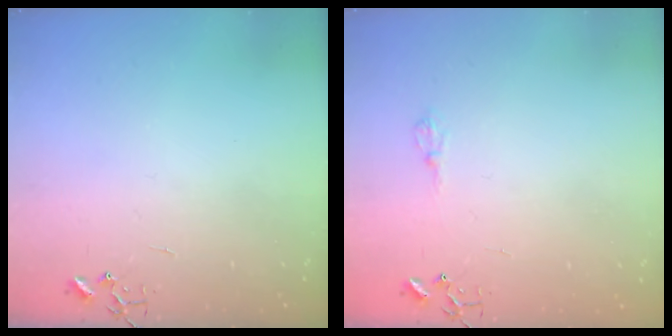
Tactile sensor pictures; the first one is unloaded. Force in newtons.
{"total": 6.5, "press": 6.4, "slide": 0.8}